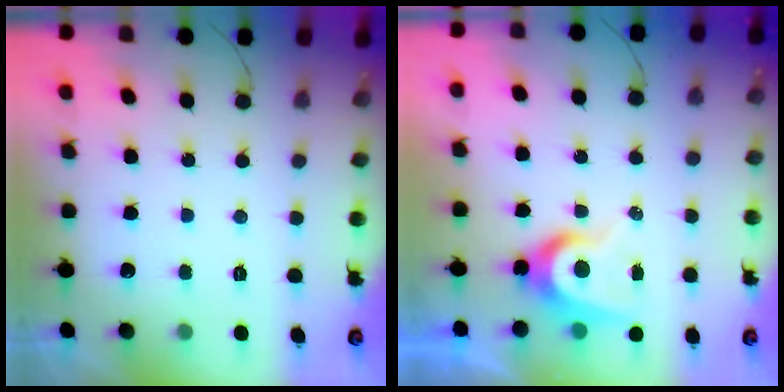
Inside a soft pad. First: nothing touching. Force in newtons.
{"total": 7.4, "press": 7.4, "slide": 0.7}